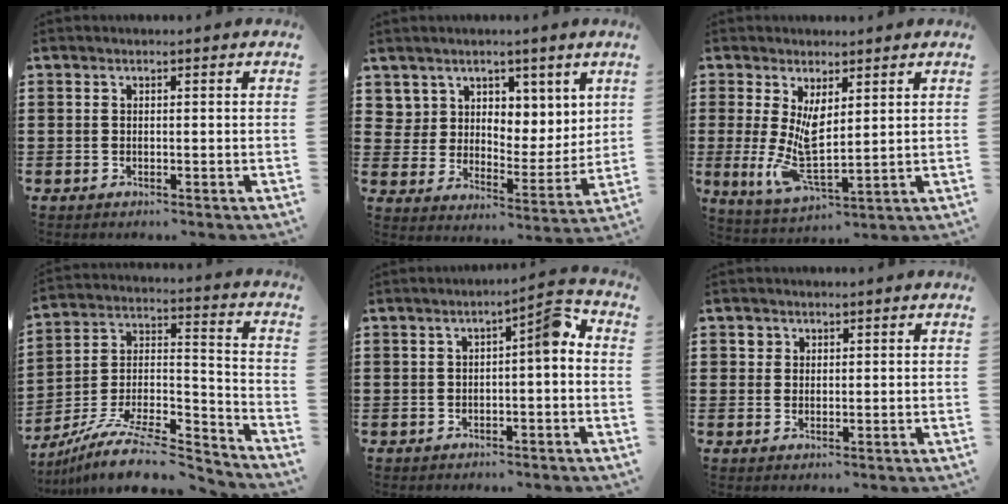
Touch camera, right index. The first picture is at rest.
{"total": 6.9, "force": [5.3, 4.4, 0.3], "torque": [-0.035, -0.022, 0.100]}
{"total": 6.4, "force": [1.8, 2.1, 5.8], "torque": [-0.126, -0.027, 0.028]}
{"total": 12.2, "force": [-10.0, 3.0, 6.4], "torque": [-0.112, 0.027, -0.191]}
{"total": 4.2, "force": [-0.1, 1.0, 4.0], "torque": [-0.056, 0.002, -0.014]}
{"total": 1.3, "force": [0.7, 1.1, 0.1], "torque": [-0.005, 0.004, 0.014]}